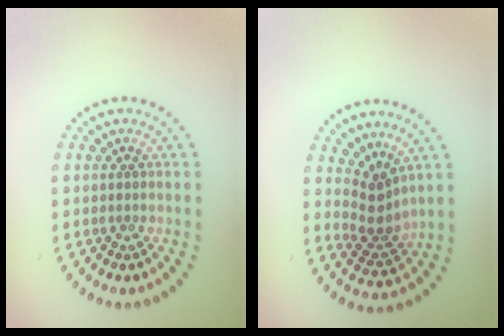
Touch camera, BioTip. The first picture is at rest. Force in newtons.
{"total": 2.8, "press": 2.0, "slide": 1.9}